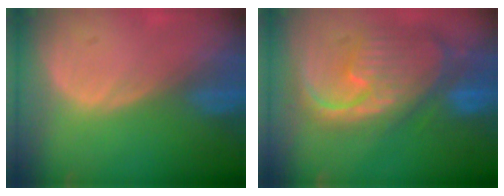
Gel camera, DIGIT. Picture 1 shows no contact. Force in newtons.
{"total": 12.4, "press": 10.6, "slide": 6.5}